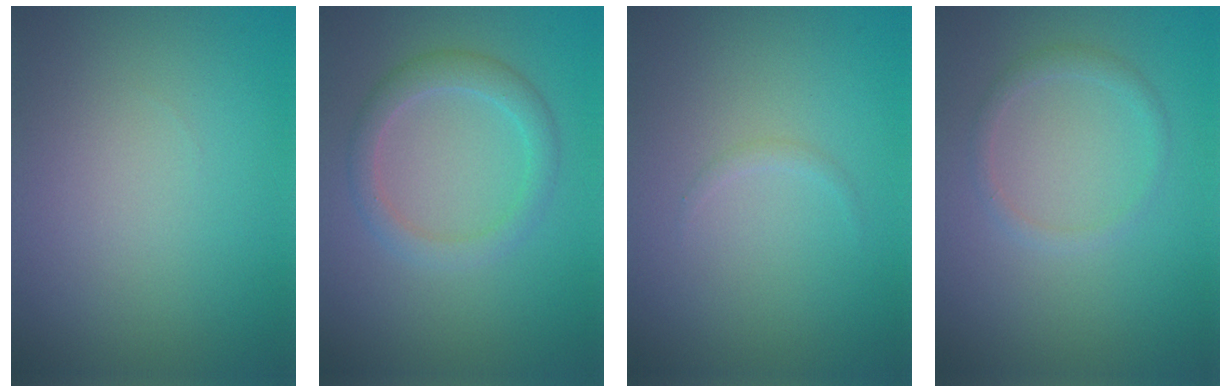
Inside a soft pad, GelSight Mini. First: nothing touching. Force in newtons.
{"total": 2.6, "press": 2.6, "slide": 0.1}
{"total": 0.5, "press": 0.5, "slide": 0.0}
{"total": 1.3, "press": 1.3, "slide": 0.0}